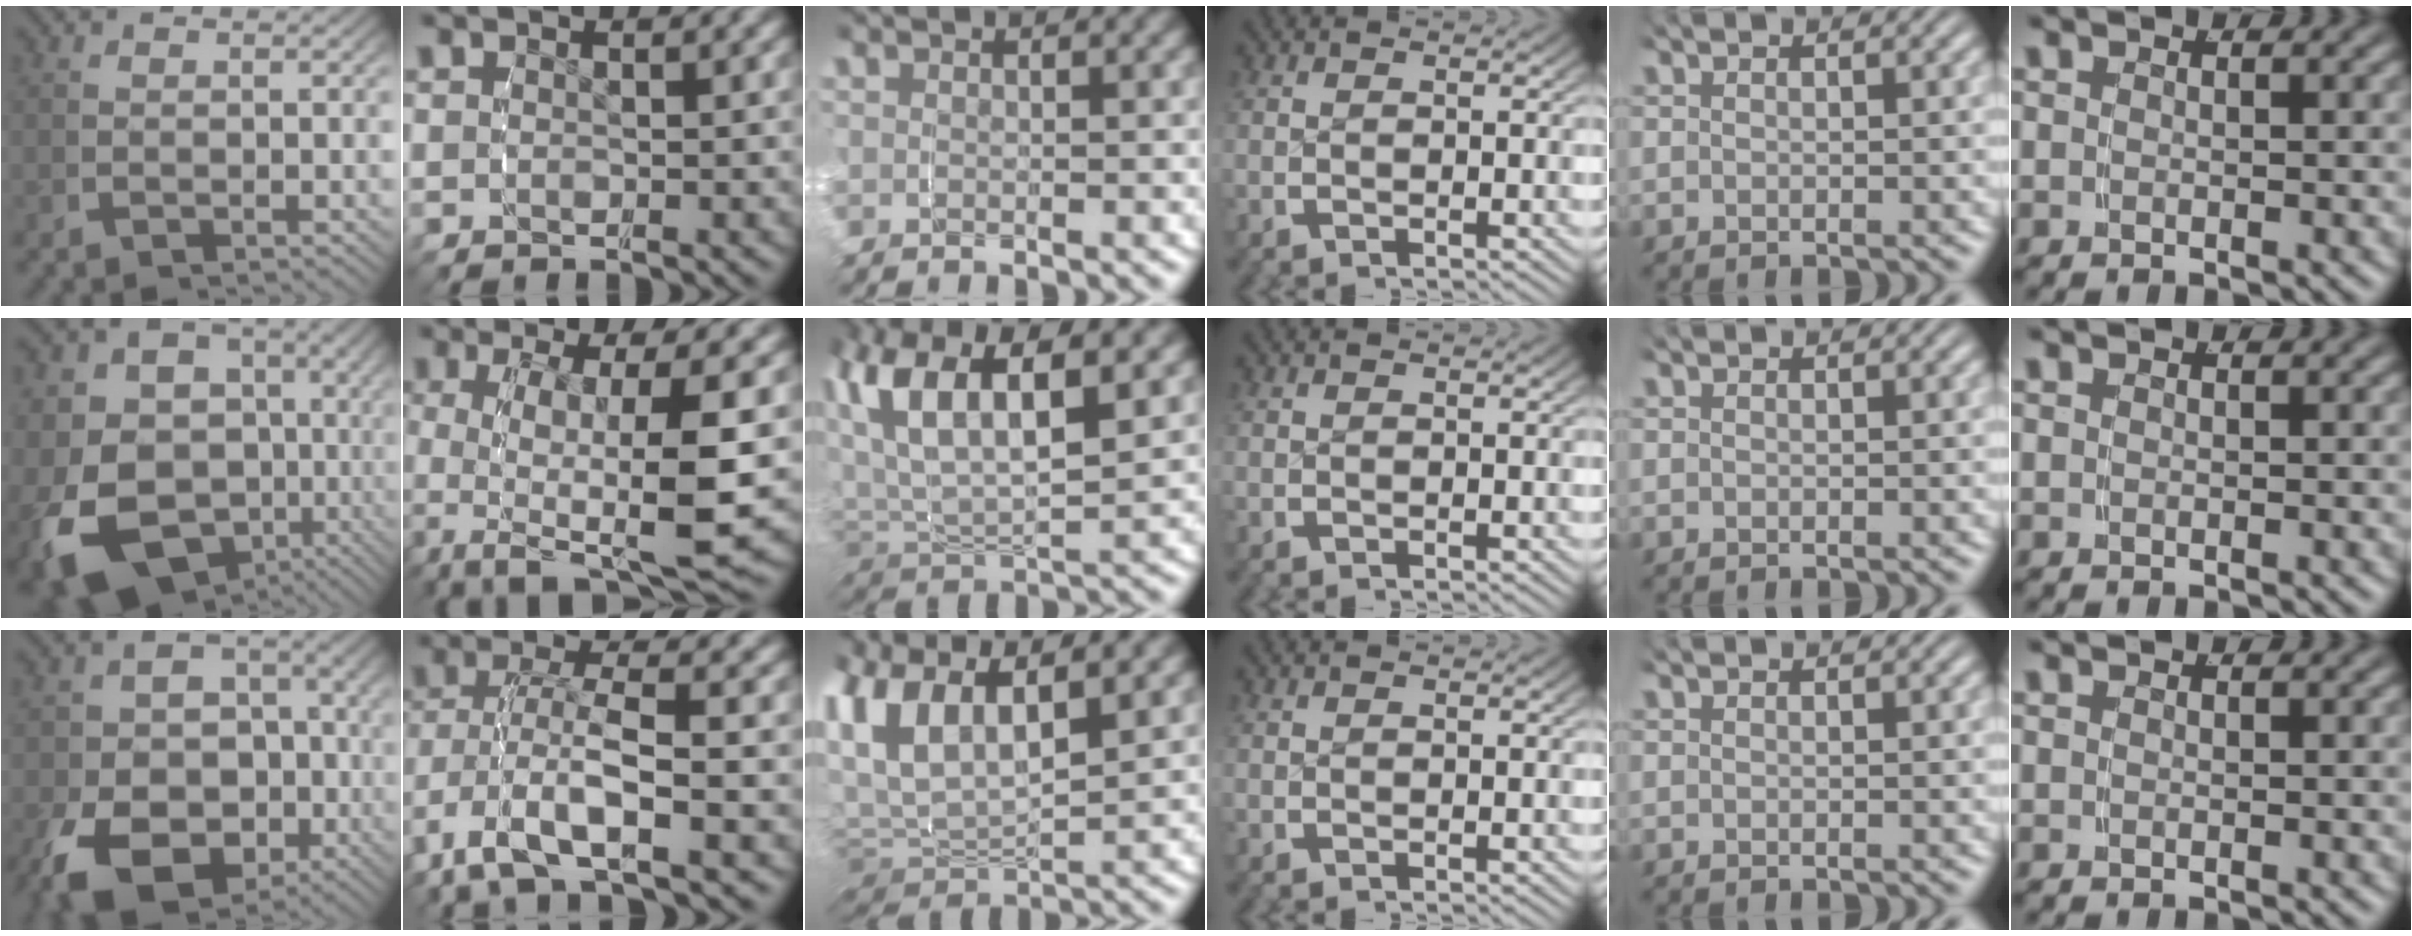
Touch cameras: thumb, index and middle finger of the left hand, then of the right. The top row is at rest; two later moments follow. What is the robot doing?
{"motion": "grasp_and_lifting", "object": "shorts"}